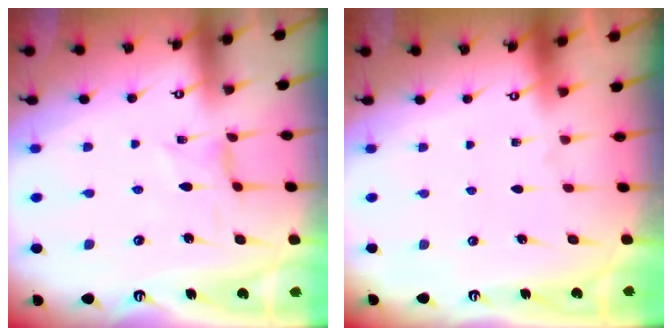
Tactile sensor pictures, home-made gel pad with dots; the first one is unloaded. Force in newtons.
{"total": 0.0}